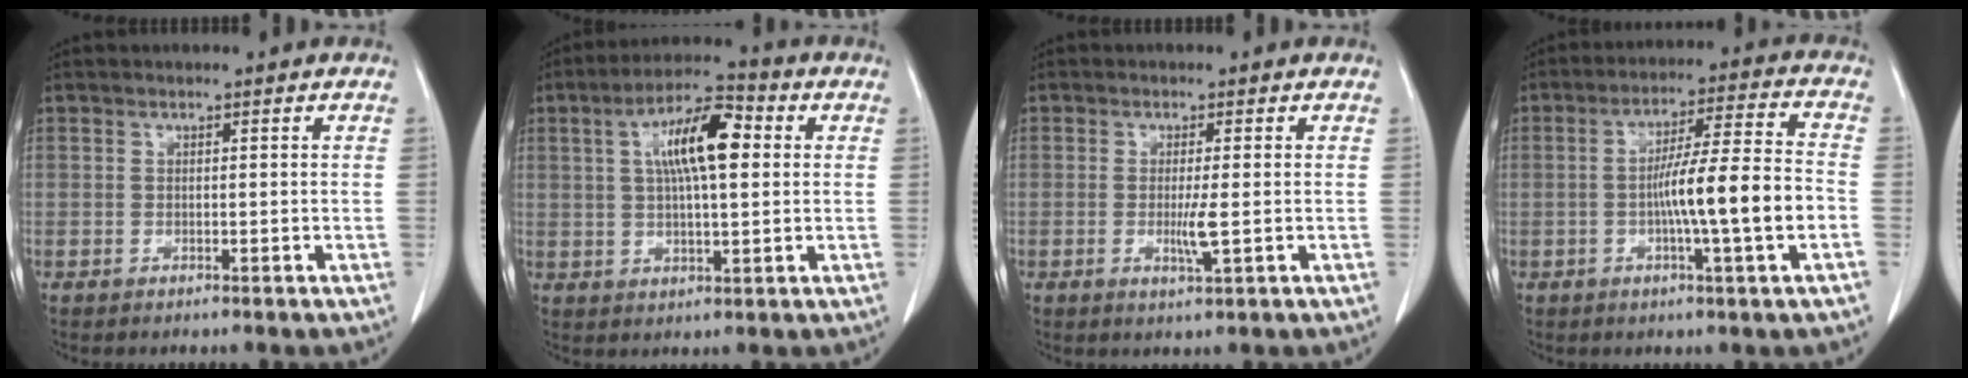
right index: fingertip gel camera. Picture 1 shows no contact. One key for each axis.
{"total": 10.8, "fx": 2.5, "fy": 2.9, "fz": 10.1, "tx": -0.186, "ty": 0.026, "tz": 0.038}
{"total": 3.1, "fx": -0.4, "fy": 0.0, "fz": 3.1, "tx": -0.058, "ty": -0.006, "tz": -0.004}
{"total": 11.8, "fx": -2.6, "fy": -0.4, "fz": 11.5, "tx": -0.193, "ty": 0.004, "tz": -0.047}